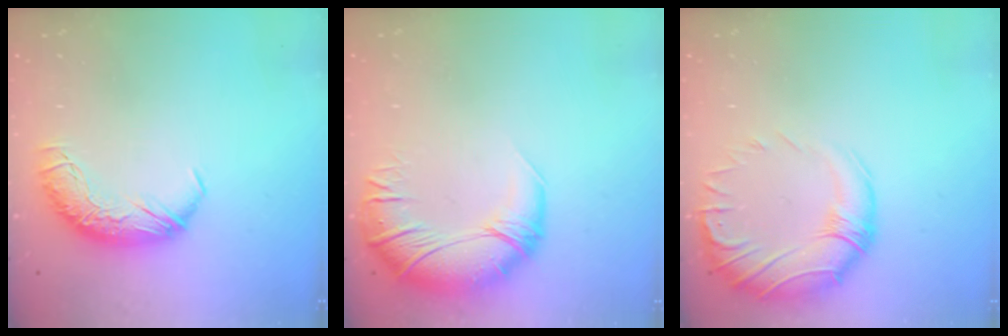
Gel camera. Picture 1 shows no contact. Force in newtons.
{"total": 3.9, "press": 2.0, "slide": 3.3}
{"total": 3.4, "press": 1.0, "slide": 3.3}